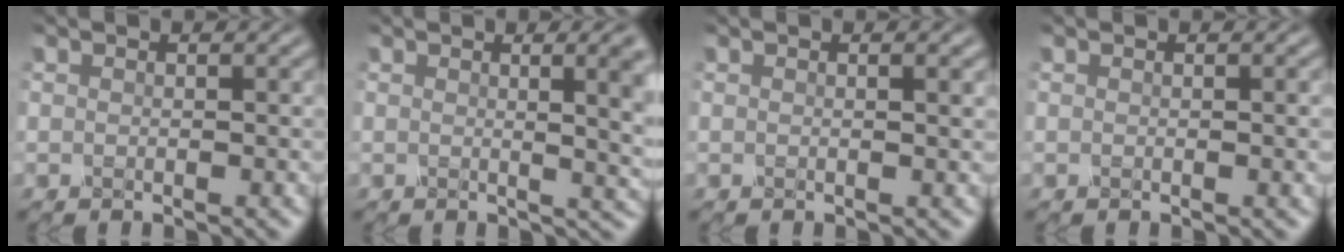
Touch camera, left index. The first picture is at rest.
{"total": 7.7, "force": [1.4, 3.4, 6.8], "torque": [-0.028, 0.043, 0.001]}
{"total": 2.5, "force": [1.0, 1.2, 2.0], "torque": [-0.005, 0.017, -0.006]}
{"total": 1.8, "force": [0.3, 0.8, 1.6], "torque": [-0.003, 0.008, -0.004]}